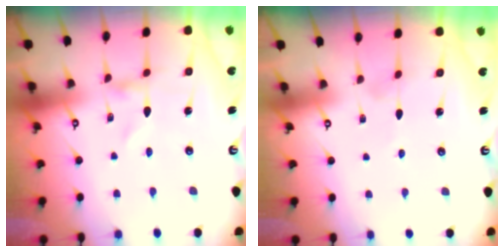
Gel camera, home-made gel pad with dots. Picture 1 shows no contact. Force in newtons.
{"total": 2.2, "press": 2.2, "slide": 0.3}